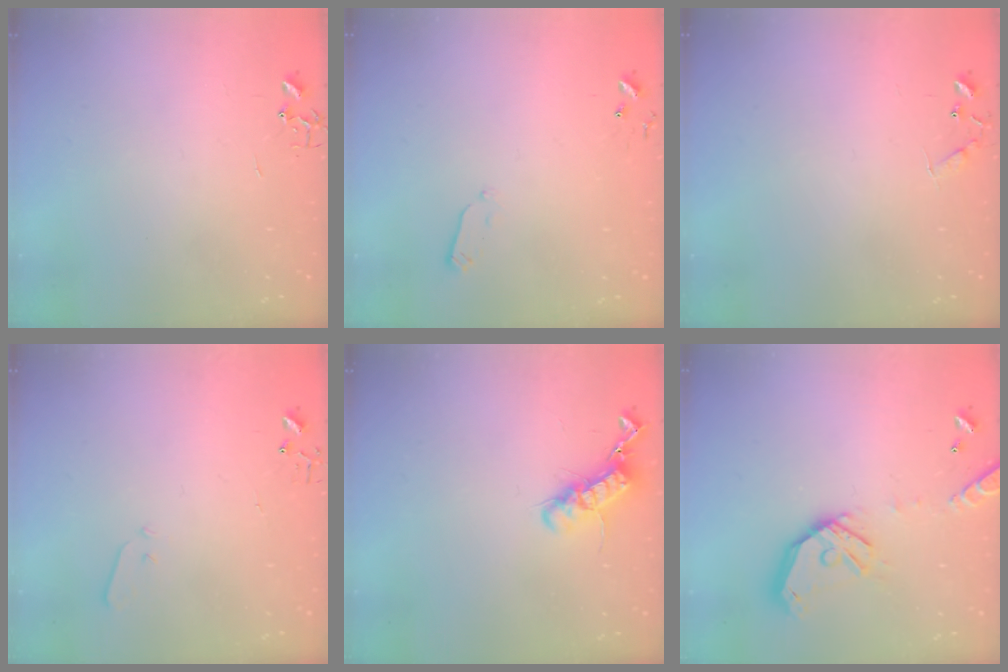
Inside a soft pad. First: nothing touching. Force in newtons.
{"total": 3.7, "press": 3.6, "slide": 0.8}
{"total": 6.5, "press": 6.5, "slide": 0.6}
{"total": 3.3, "press": 3.2, "slide": 0.6}
{"total": 12.8, "press": 12.8, "slide": 0.8}
{"total": 16.2, "press": 16.0, "slide": 2.7}